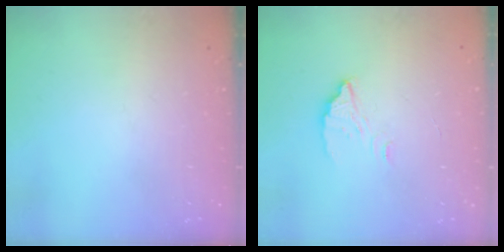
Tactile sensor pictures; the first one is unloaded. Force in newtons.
{"total": 2.9, "press": 2.9, "slide": 0.1}